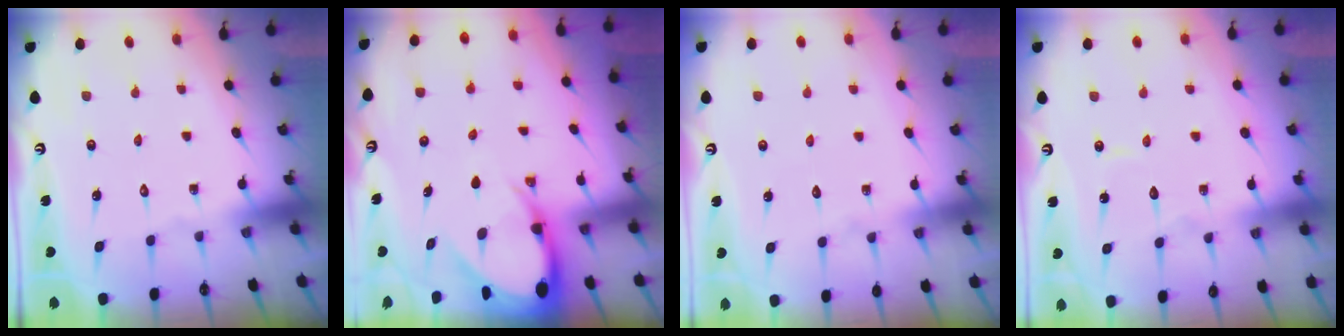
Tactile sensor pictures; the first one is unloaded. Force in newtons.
{"total": 7.4, "press": 7.3, "slide": 0.8}
{"total": 3.1, "press": 3.1, "slide": 0.3}
{"total": 4.1, "press": 4.0, "slide": 0.3}